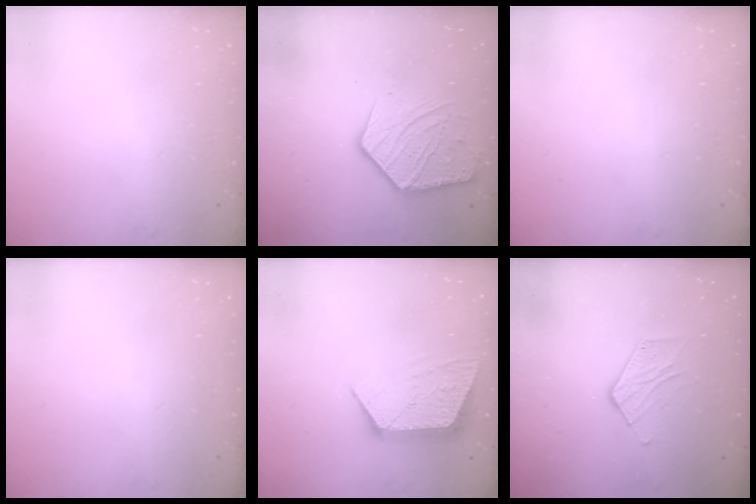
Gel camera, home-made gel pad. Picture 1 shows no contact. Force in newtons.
{"total": 14.5, "press": 14.4, "slide": 1.3}
{"total": 0.0}
{"total": 0.0}
{"total": 10.6, "press": 10.6, "slide": 0.7}
{"total": 6.9, "press": 6.9, "slide": 0.3}